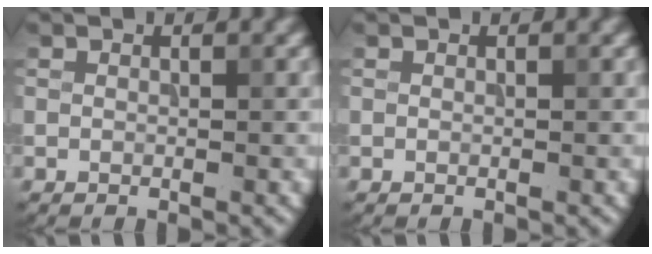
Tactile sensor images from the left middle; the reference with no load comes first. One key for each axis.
{"total": 0.0}